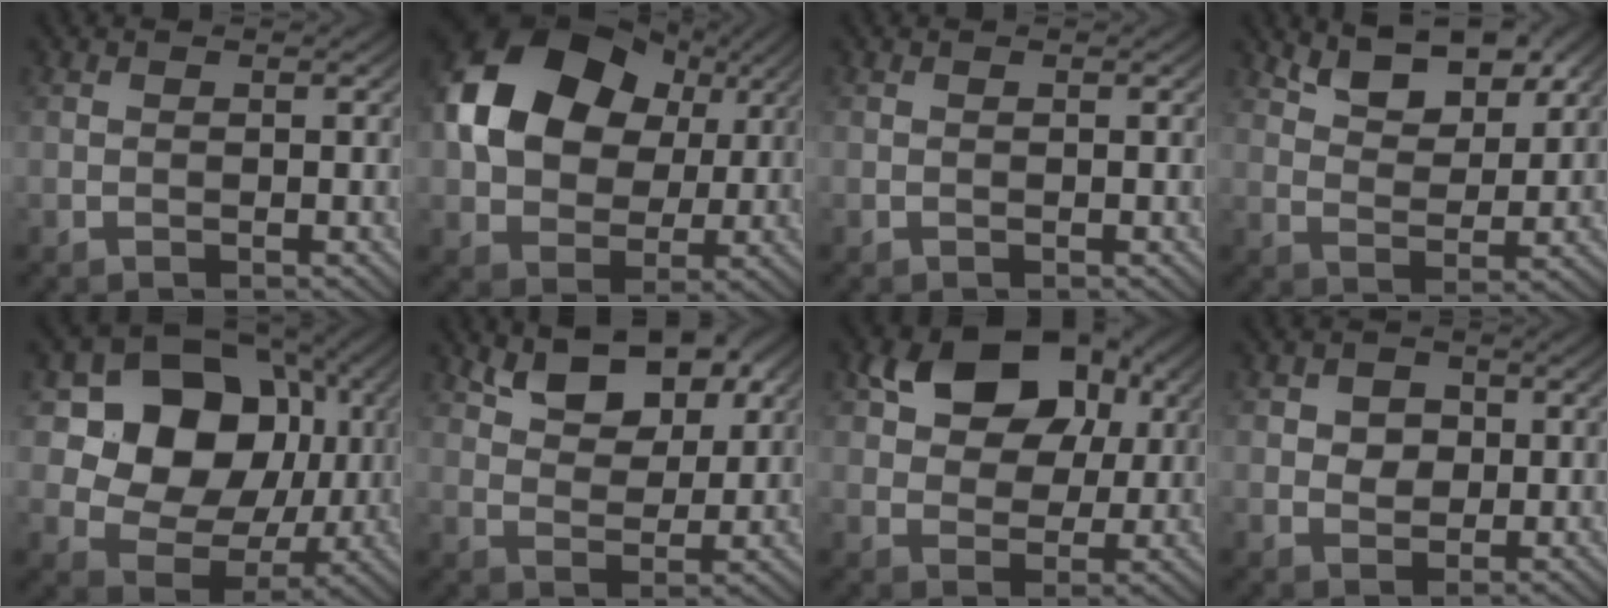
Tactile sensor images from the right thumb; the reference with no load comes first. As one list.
[{"total": 15.3, "force": [4.3, 11.1, 9.6], "torque": [-0.194, 0.025, 0.070]}, {"total": 0.0}, {"total": 8.1, "force": [5.5, 3.6, 4.8], "torque": [-0.080, -0.009, 0.101]}, {"total": 14.5, "force": [2.9, 11.4, 8.4], "torque": [-0.152, -0.001, 0.042]}, {"total": 8.5, "force": [5.1, 4.3, 5.3], "torque": [-0.091, -0.002, 0.089]}, {"total": 11.1, "force": [4.6, 7.5, 6.8], "torque": [-0.113, 0.006, 0.071]}, {"total": 3.1, "force": [0.6, 2.6, 1.6], "torque": [-0.029, 0.000, 0.000]}]